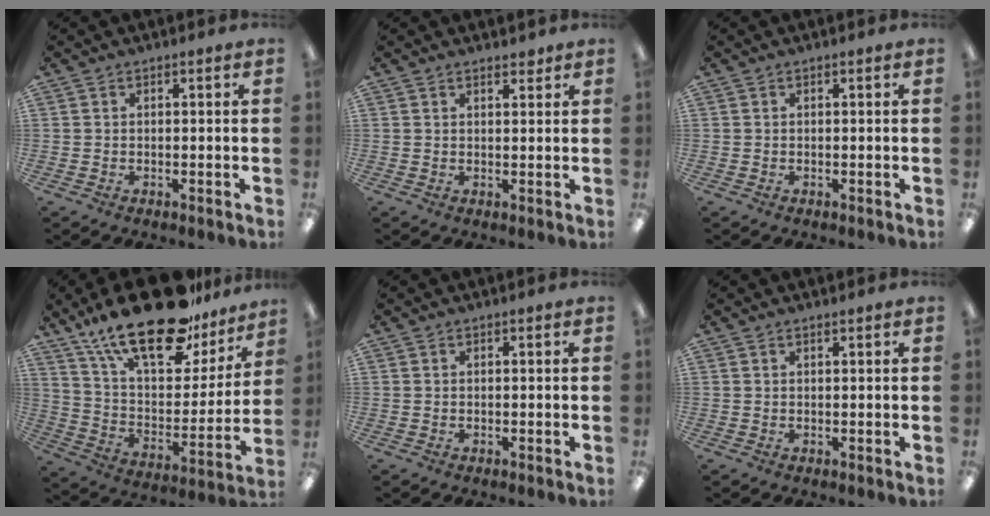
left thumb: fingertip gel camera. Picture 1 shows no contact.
{"total": 2.1, "force": [1.8, 0.8, 0.7], "torque": [0.001, -0.009, 0.030]}
{"total": 0.0}
{"total": 25.7, "force": [18.1, 10.2, 15.2], "torque": [-0.244, -0.112, 0.311]}
{"total": 0.0}
{"total": 0.6, "force": [0.5, 0.1, 0.2], "torque": [-0.005, 0.001, 0.009]}